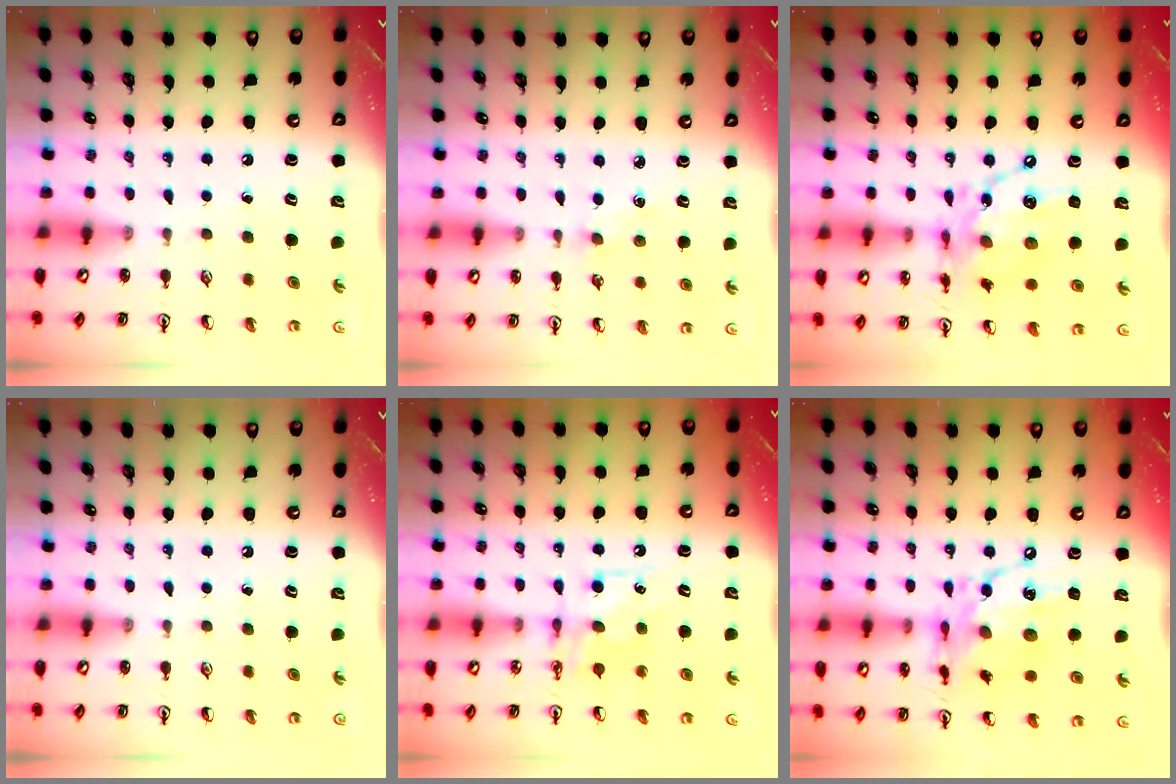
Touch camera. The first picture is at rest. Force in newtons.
{"total": 2.7, "press": 2.7, "slide": 0.4}
{"total": 13.3, "press": 13.3, "slide": 1.2}
{"total": 0.0}
{"total": 7.6, "press": 7.6, "slide": 0.6}
{"total": 14.4, "press": 14.4, "slide": 1.1}